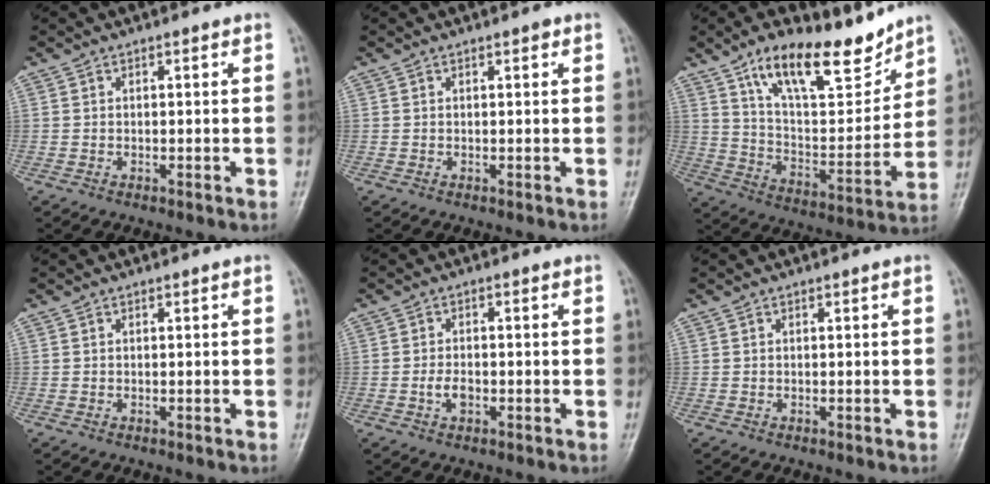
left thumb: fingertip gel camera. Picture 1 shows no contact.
{"total": 0.8, "force": [0.4, 0.3, 0.6], "torque": [-0.007, 0.000, 0.004]}
{"total": 18.3, "force": [12.9, 6.7, 11.1], "torque": [-0.136, -0.076, 0.226]}
{"total": 0.0}
{"total": 2.8, "force": [-0.9, 1.7, 2.0], "torque": [-0.033, 0.006, -0.018]}
{"total": 0.0}